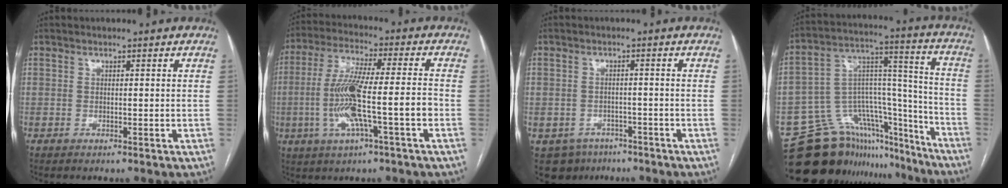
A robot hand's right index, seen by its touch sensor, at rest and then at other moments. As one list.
[{"total": 12.5, "force": [-3.0, 0.8, 12.1], "torque": [-0.238, 0.006, -0.057]}, {"total": 6.1, "force": [-3.5, 5.0, 0.7], "torque": [-0.007, 0.008, -0.041]}, {"total": 22.2, "force": [-18.5, 10.2, 6.5], "torque": [-0.097, 0.076, -0.274]}]